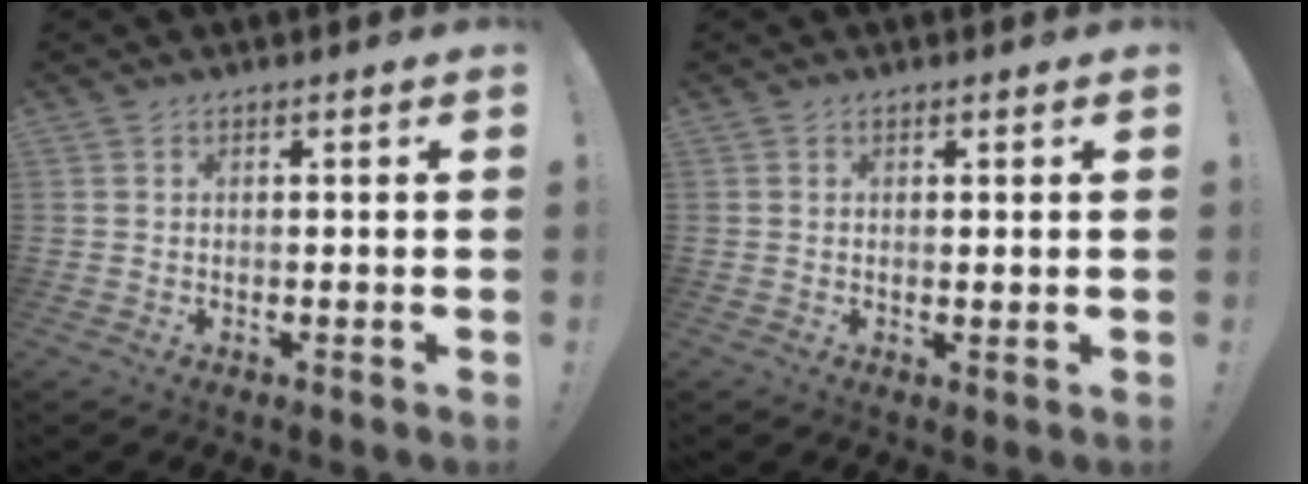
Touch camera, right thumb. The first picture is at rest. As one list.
[{"total": 0.8, "force": [0.6, -0.2, 0.6], "torque": [0.001, -0.004, 0.007]}]